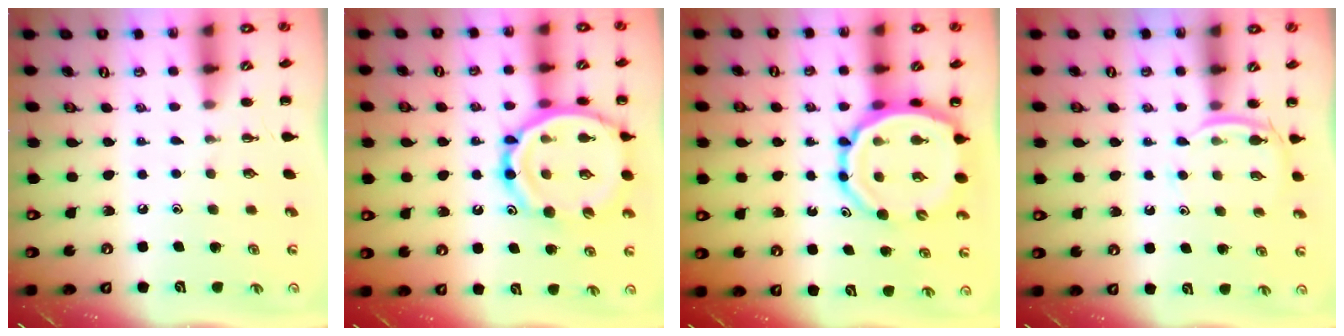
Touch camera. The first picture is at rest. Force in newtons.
{"total": 20.0, "press": 19.7, "slide": 3.3}
{"total": 14.3, "press": 13.8, "slide": 4.0}
{"total": 4.7, "press": 4.5, "slide": 1.4}